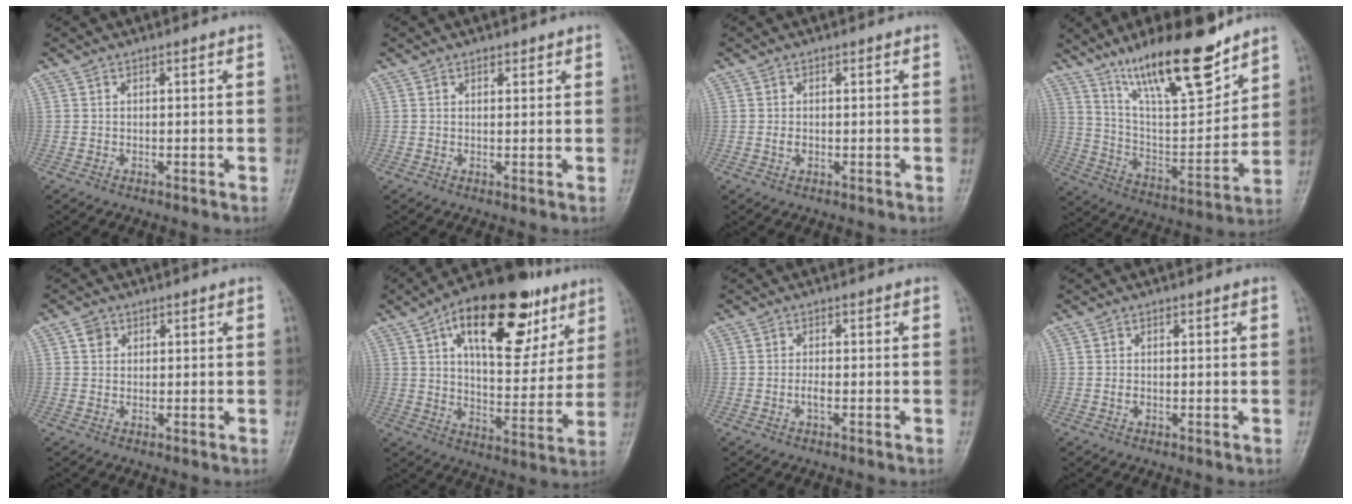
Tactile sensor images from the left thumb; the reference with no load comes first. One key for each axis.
{"total": 1.2, "fx": 0.9, "fy": 0.7, "fz": 0.4, "tx": 0.004, "ty": -0.005, "tz": 0.010}
{"total": 1.1, "fx": -0.1, "fy": 0.8, "fz": 0.7, "tx": -0.013, "ty": 0.000, "tz": -0.001}
{"total": 21.1, "fx": 14.9, "fy": 5.6, "fz": 13.8, "tx": -0.194, "ty": -0.077, "tz": 0.260}
{"total": 1.9, "fx": 0.7, "fy": 1.6, "fz": 0.6, "tx": 0.000, "ty": -0.002, "tz": 0.008}
{"total": 24.7, "fx": 12.1, "fy": 11.8, "fz": 18.0, "tx": -0.232, "ty": -0.016, "tz": 0.186}
{"total": 1.4, "fx": -0.5, "fy": 0.5, "fz": 1.2, "tx": -0.025, "ty": 0.000, "tz": -0.012}
{"total": 0.7, "fx": 0.0, "fy": 0.6, "fz": 0.4, "tx": -0.007, "ty": 0.000, "tz": -0.002}